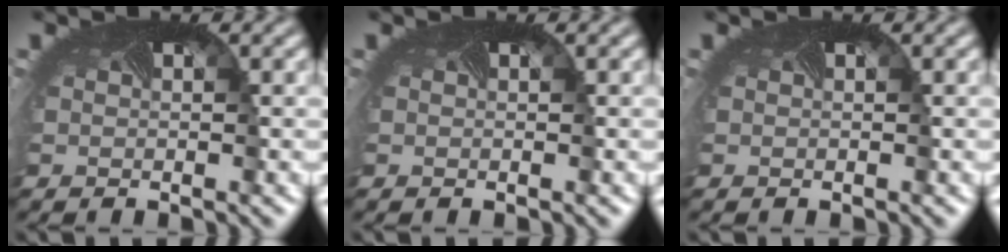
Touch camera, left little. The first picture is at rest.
{"total": 0.0}
{"total": 0.0}